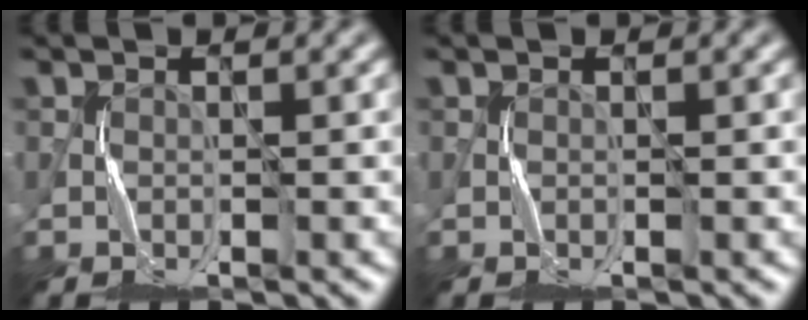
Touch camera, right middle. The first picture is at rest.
{"total": 0.0}